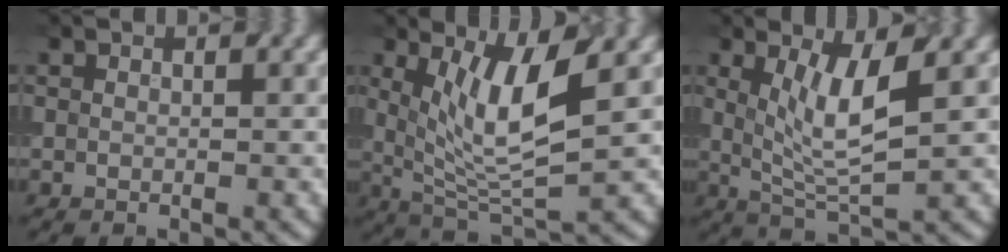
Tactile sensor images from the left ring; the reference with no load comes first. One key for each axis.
{"total": 6.3, "fx": 1.6, "fy": 1.4, "fz": 5.9, "tx": -0.118, "ty": -0.009, "tz": 0.043}
{"total": 4.6, "fx": 0.9, "fy": 0.9, "fz": 4.5, "tx": -0.090, "ty": -0.003, "tz": 0.030}